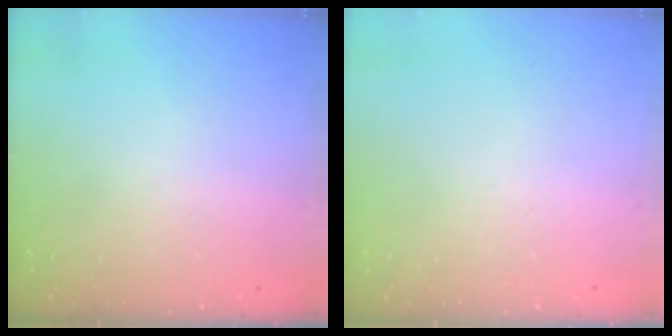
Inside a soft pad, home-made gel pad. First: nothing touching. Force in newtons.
{"total": 0.0}